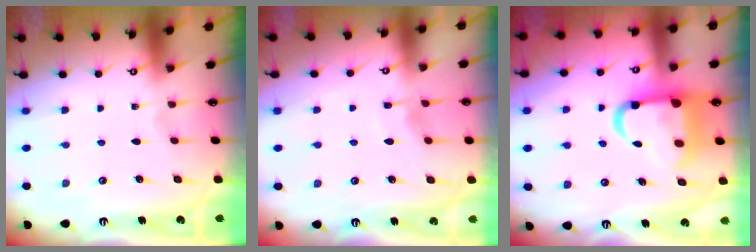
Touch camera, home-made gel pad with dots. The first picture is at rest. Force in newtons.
{"total": 3.5, "press": 3.5, "slide": 0.5}
{"total": 13.6, "press": 13.5, "slide": 1.6}